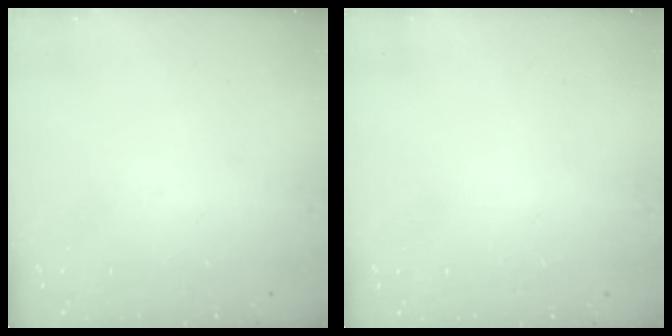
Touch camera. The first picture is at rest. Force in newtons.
{"total": 2.6, "press": 2.6, "slide": 0.2}